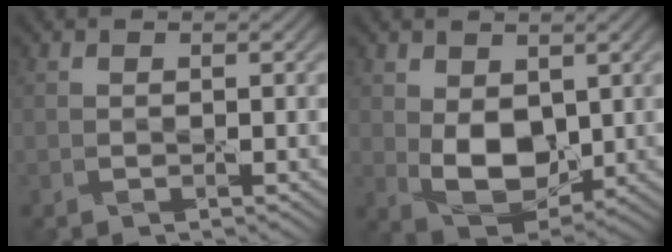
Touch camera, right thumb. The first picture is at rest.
{"total": 7.3, "force": [0.8, 4.8, 5.5], "torque": [-0.117, -0.014, 0.021]}